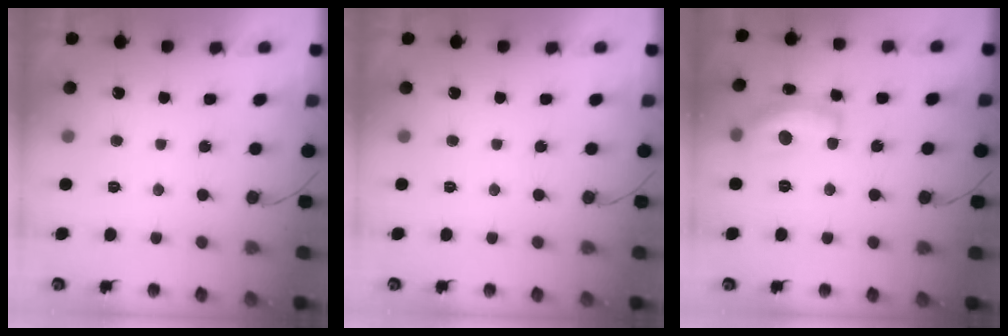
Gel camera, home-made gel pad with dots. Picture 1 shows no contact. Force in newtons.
{"total": 0.0}
{"total": 13.7, "press": 13.6, "slide": 0.8}